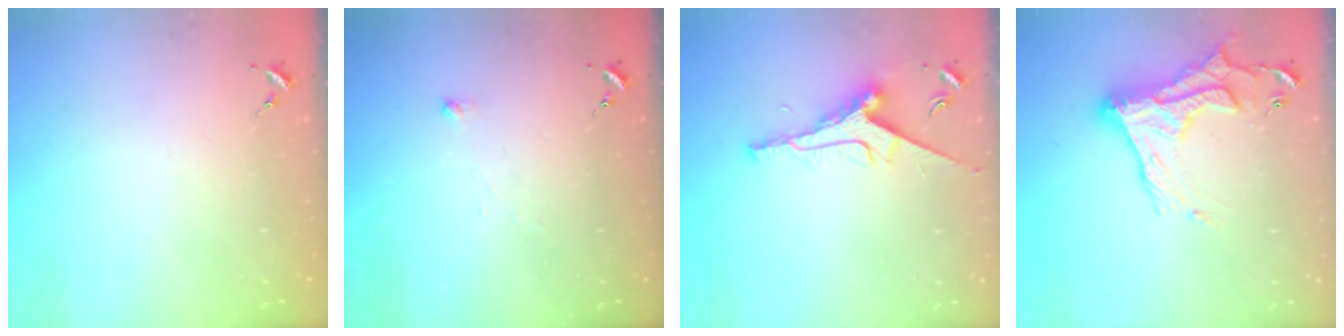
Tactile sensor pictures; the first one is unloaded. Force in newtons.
{"total": 2.5, "press": 2.5, "slide": 0.5}
{"total": 9.5, "press": 9.5, "slide": 0.8}
{"total": 17.8, "press": 17.7, "slide": 1.6}